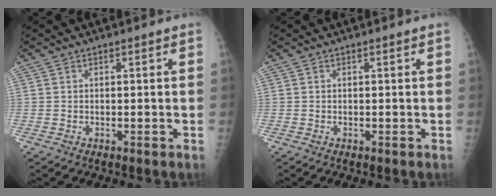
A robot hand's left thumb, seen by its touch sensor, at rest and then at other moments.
{"total": 0.0}